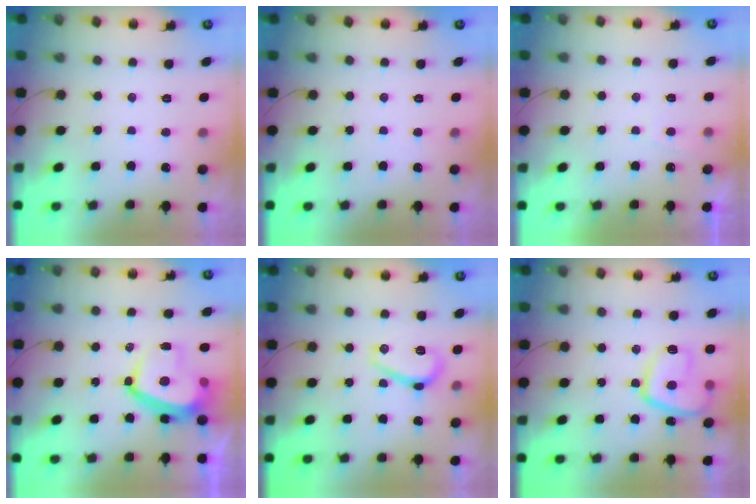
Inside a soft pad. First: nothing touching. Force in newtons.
{"total": 0.0}
{"total": 1.1, "press": 0.9, "slide": 0.5}
{"total": 14.1, "press": 14.1, "slide": 1.5}
{"total": 6.5, "press": 6.4, "slide": 0.9}
{"total": 12.2, "press": 12.1, "slide": 1.3}